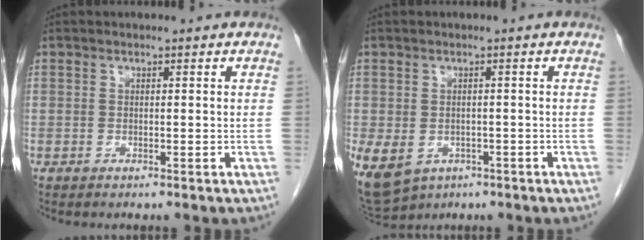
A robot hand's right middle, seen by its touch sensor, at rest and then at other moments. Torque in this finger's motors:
{"motor_torque": [1.18, -0.95, 0.51, 0.10]}